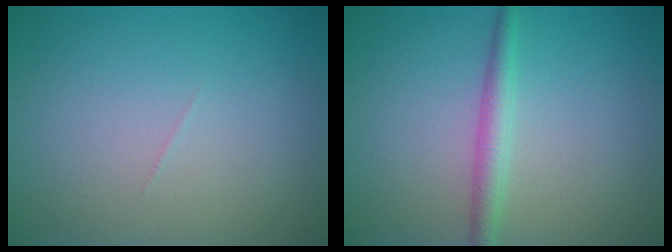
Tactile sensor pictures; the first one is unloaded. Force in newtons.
{"total": 2.3, "press": 2.3, "slide": 0.0}